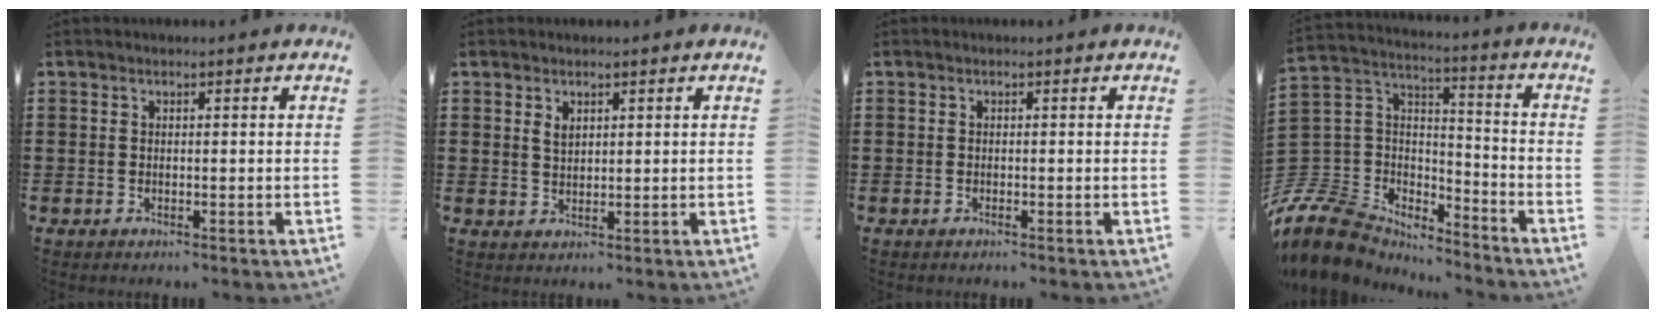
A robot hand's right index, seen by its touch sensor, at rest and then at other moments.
{"total": 1.7, "force": [1.0, 0.9, 0.9], "torque": [-0.021, 0.002, 0.020]}
{"total": 0.0}
{"total": 10.6, "force": [-8.6, 5.5, 2.7], "torque": [-0.103, 0.008, -0.174]}